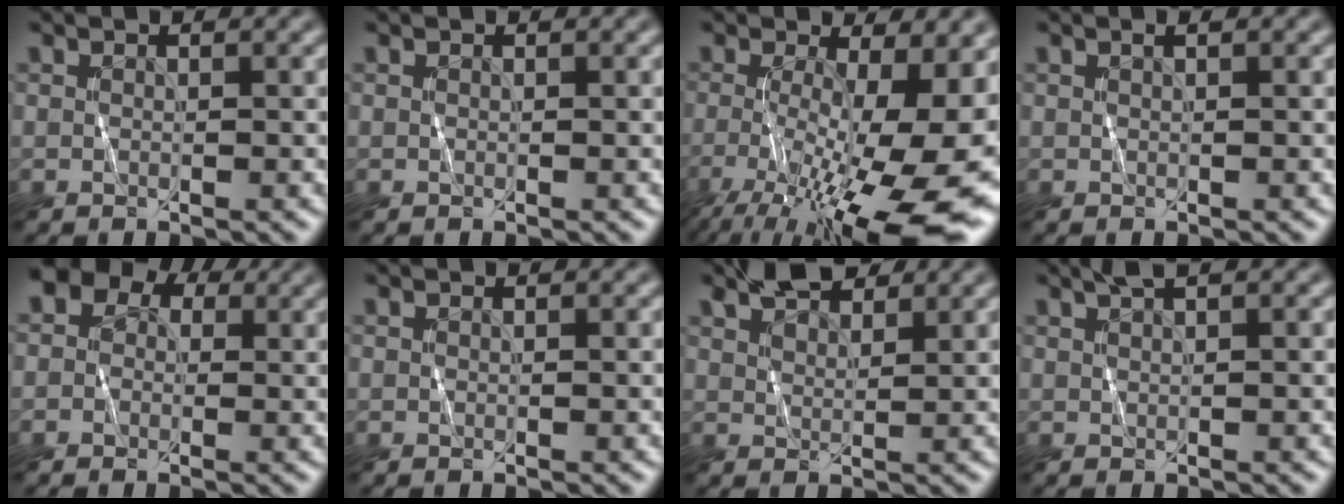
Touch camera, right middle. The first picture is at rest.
{"total": 0.0}
{"total": 15.4, "force": [-4.3, 5.3, 13.8], "torque": [-0.216, -0.032, -0.063]}
{"total": 0.5, "force": [0.3, 0.1, 0.5], "torque": [-0.009, 0.004, 0.004]}
{"total": 6.1, "force": [2.2, 5.0, 2.8], "torque": [-0.015, 0.030, -0.016]}
{"total": 0.0}
{"total": 4.2, "force": [3.6, 1.3, 1.8], "torque": [-0.033, 0.011, 0.063]}
{"total": 1.5, "force": [1.1, 0.3, 1.0], "torque": [-0.017, 0.002, 0.018]}